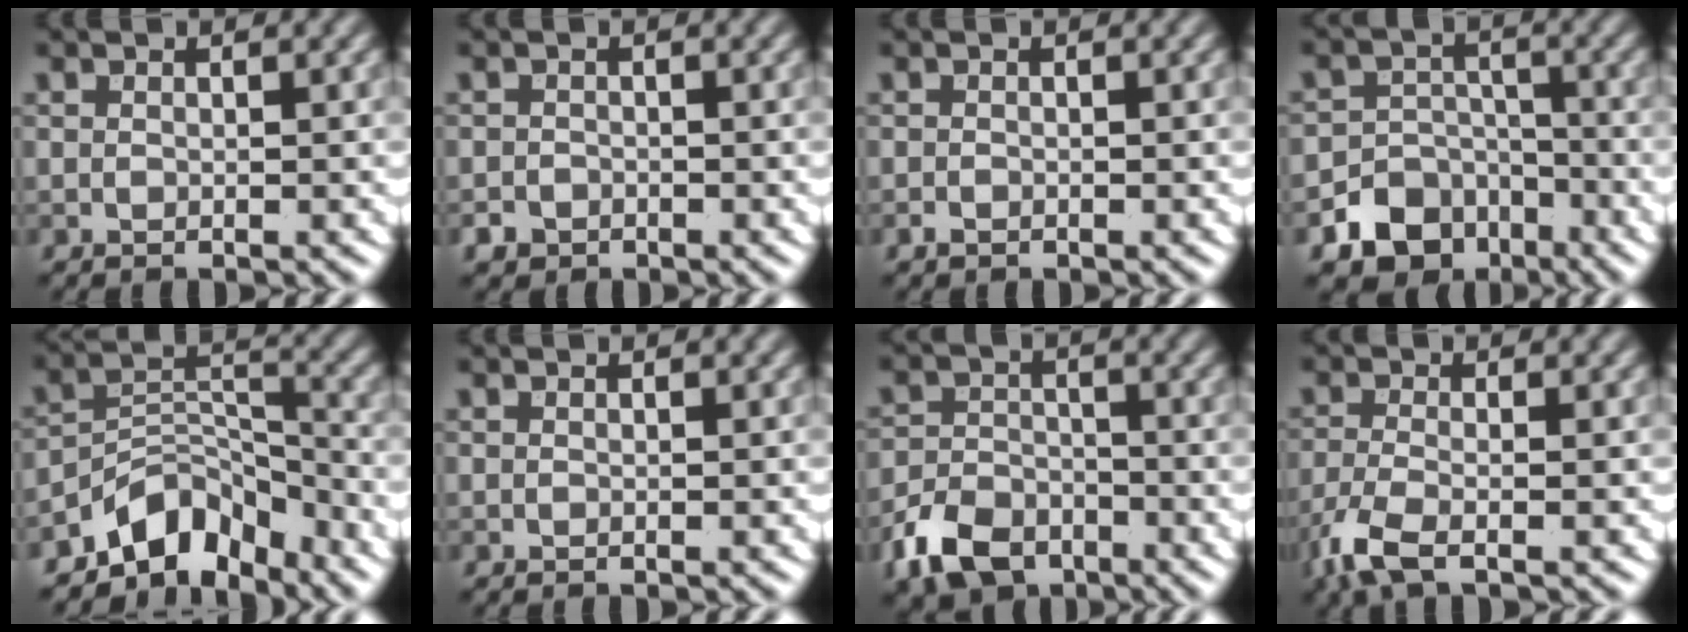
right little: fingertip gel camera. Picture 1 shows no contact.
{"total": 1.5, "force": [-1.0, 1.2, 0.2], "torque": [-0.001, 0.000, -0.016]}
{"total": 0.6, "force": [-0.4, 0.4, 0.1], "torque": [0.000, -0.004, -0.006]}
{"total": 6.8, "force": [-4.1, 5.1, 1.7], "torque": [0.001, -0.006, -0.081]}
{"total": 5.8, "force": [-4.7, 2.7, 2.0], "torque": [-0.014, 0.006, -0.095]}
{"total": 0.0}
{"total": 5.6, "force": [-3.6, 3.6, 2.5], "torque": [-0.053, -0.004, -0.073]}
{"total": 3.9, "force": [-2.4, 1.2, 2.8], "torque": [-0.074, -0.013, -0.061]}